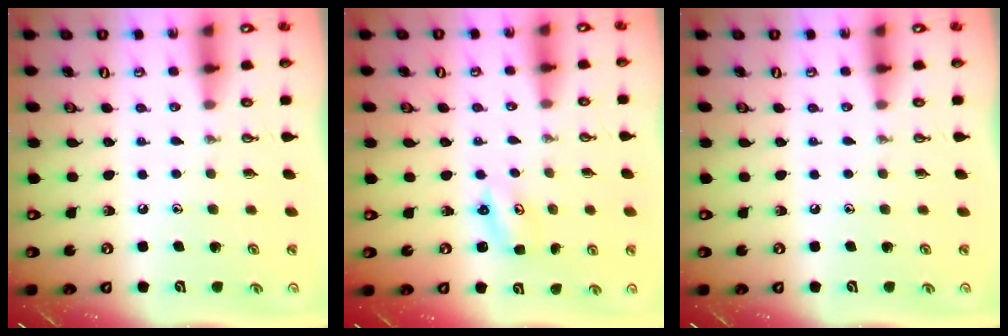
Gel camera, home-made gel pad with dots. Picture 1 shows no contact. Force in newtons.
{"total": 2.7, "press": 2.7, "slide": 0.3}
{"total": 0.0}